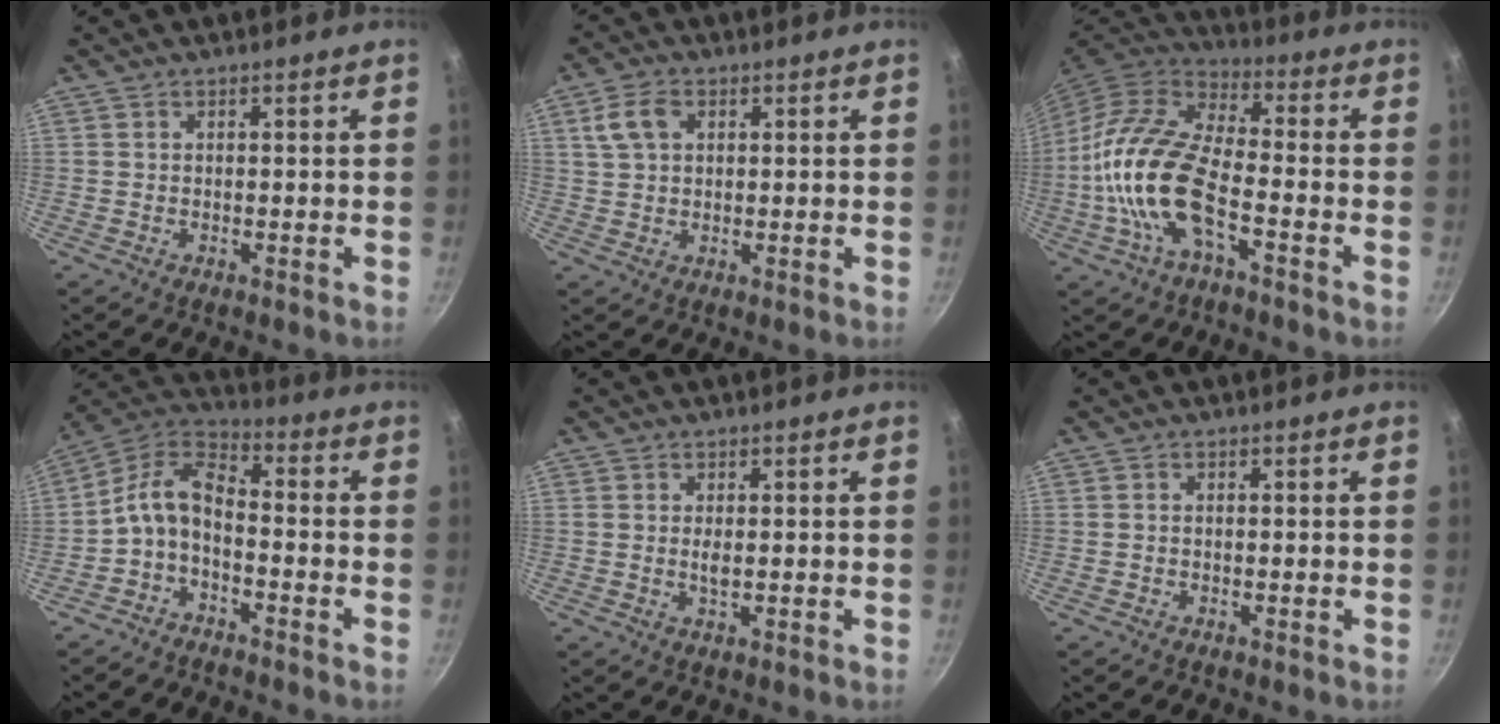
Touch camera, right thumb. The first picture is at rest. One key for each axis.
{"total": 5.4, "fx": 1.9, "fy": 3.6, "fz": 3.6, "tx": -0.069, "ty": 0.007, "tz": 0.039}
{"total": 17.3, "fx": -4.9, "fy": 7.6, "fz": 14.8, "tx": -0.307, "ty": 0.035, "tz": -0.096}
{"total": 8.8, "fx": -2.8, "fy": 5.0, "fz": 6.6, "tx": -0.124, "ty": 0.062, "tz": -0.072}
{"total": 1.6, "fx": 0.1, "fy": 0.6, "fz": 1.4, "tx": -0.028, "ty": -0.003, "tz": 0.005}
{"total": 0.0}